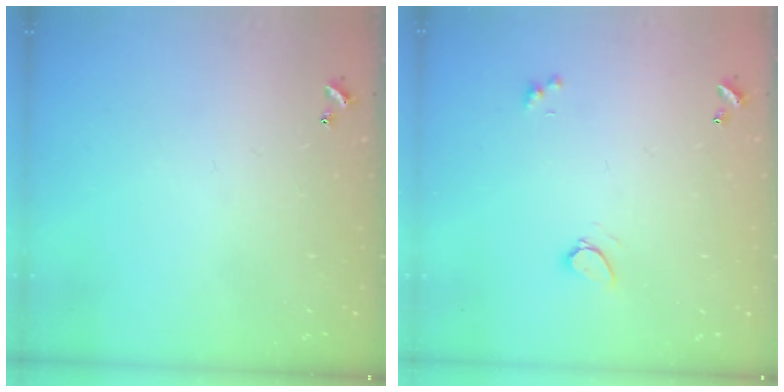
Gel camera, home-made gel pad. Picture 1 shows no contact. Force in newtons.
{"total": 1.0, "press": 1.0, "slide": 0.2}